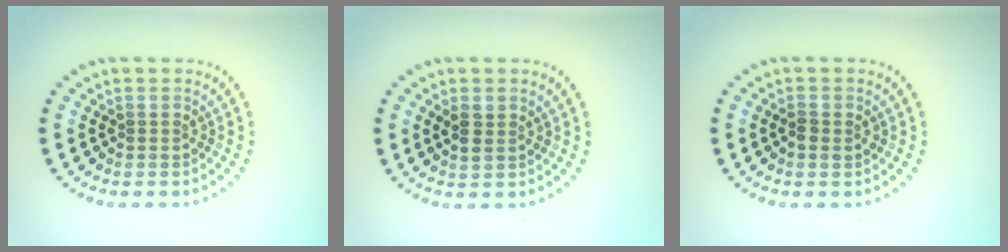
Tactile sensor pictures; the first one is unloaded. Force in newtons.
{"total": 1.7, "press": 1.6, "slide": 0.7}
{"total": 1.2, "press": 1.2, "slide": 0.1}